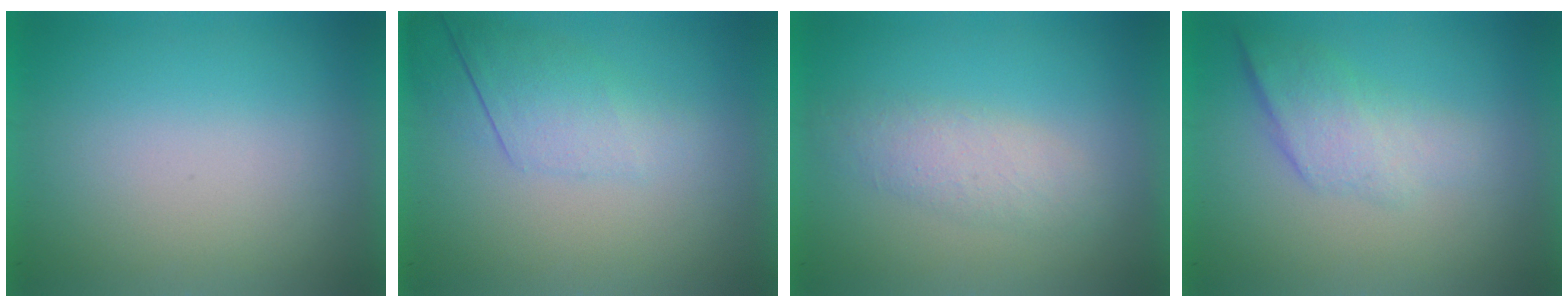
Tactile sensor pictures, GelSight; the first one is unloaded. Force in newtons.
{"total": 2.2}
{"total": 1.8}
{"total": 2.2}